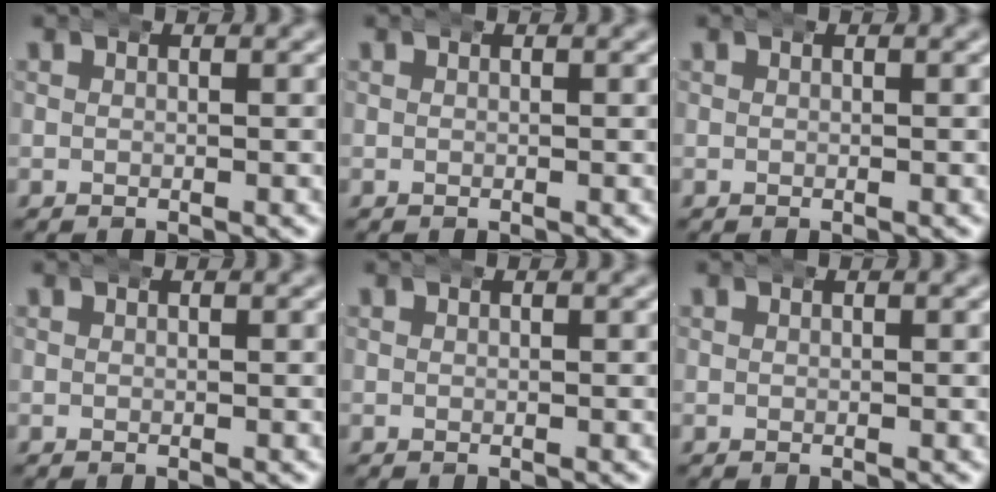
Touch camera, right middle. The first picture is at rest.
{"total": 0.0}
{"total": 0.0}
{"total": 0.0}
{"total": 0.0}
{"total": 0.0}